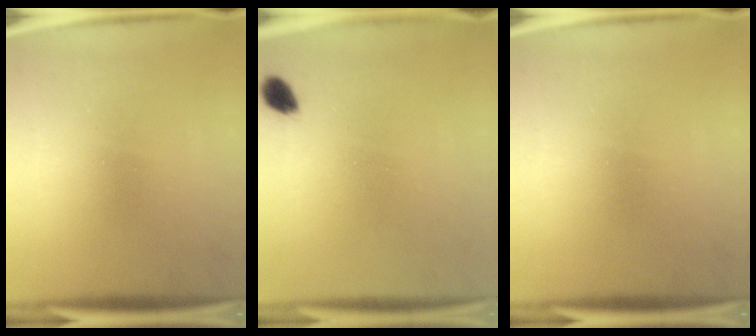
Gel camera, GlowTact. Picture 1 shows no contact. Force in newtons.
{"total": 2.6}
{"total": 0.0}